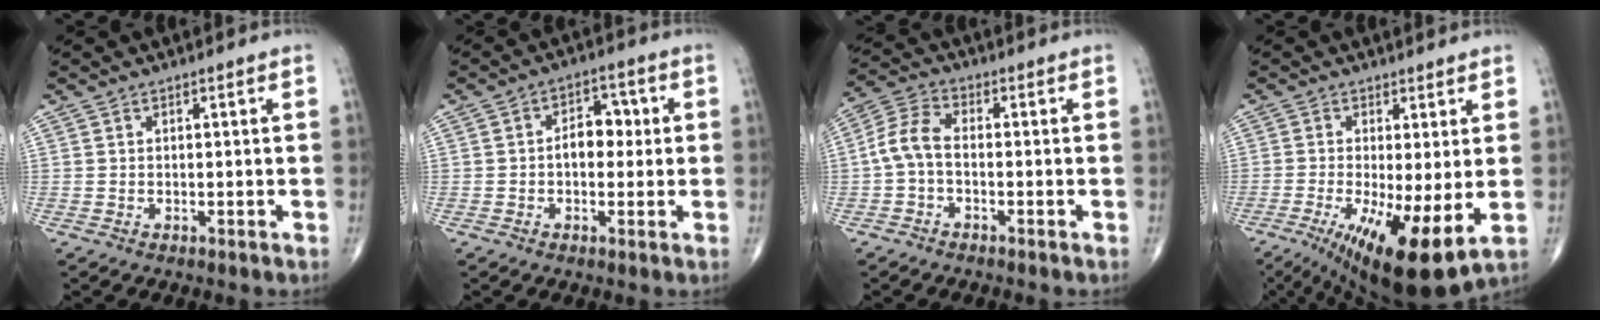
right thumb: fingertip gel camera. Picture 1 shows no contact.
{"total": 6.0, "force": [0.1, 4.0, 4.5], "torque": [-0.040, 0.016, -0.005]}
{"total": 6.0, "force": [-1.1, 3.2, 4.9], "torque": [-0.107, 0.022, -0.034]}
{"total": 14.2, "force": [-3.6, 3.8, 13.2], "torque": [-0.224, -0.024, -0.046]}